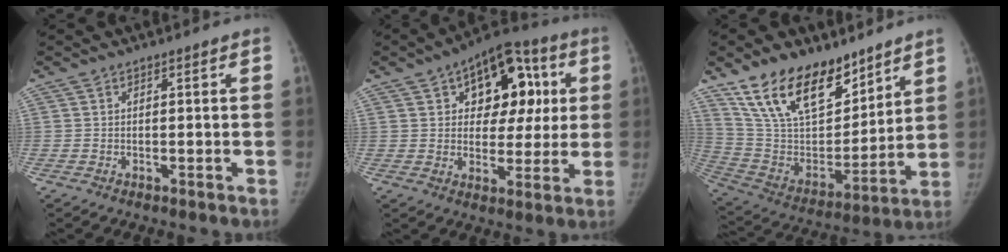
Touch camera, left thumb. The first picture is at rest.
{"total": 17.2, "force": [5.4, 10.8, 12.3], "torque": [-0.108, 0.013, 0.074]}
{"total": 21.5, "force": [14.8, 11.0, 11.2], "torque": [-0.158, -0.063, 0.274]}